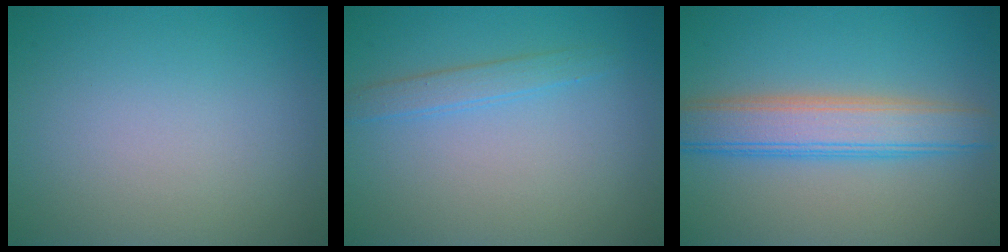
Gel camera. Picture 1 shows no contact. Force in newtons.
{"total": 1.7, "press": 1.7, "slide": 0.0}
{"total": 5.7, "press": 5.7, "slide": 0.3}